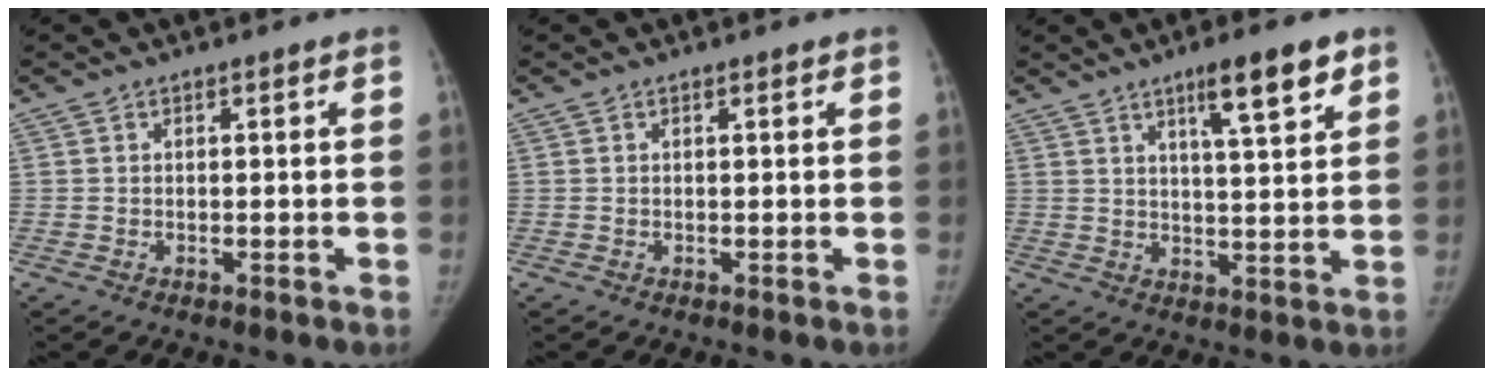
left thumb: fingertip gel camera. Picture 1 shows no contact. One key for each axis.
{"total": 0.0}
{"total": 9.5, "fx": 5.6, "fy": 1.8, "fz": 7.5, "tx": -0.102, "ty": -0.028, "tz": 0.085}